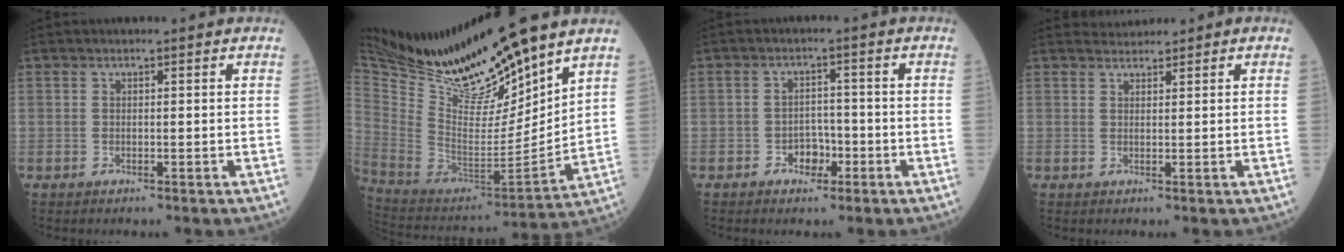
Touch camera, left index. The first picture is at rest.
{"total": 20.7, "force": [18.0, 1.5, 10.1], "torque": [-0.188, -0.027, 0.338]}
{"total": 3.2, "force": [-1.7, 2.2, 1.6], "torque": [-0.022, 0.007, -0.027]}
{"total": 1.5, "force": [1.4, 0.2, -0.3], "torque": [-0.001, 0.010, 0.026]}